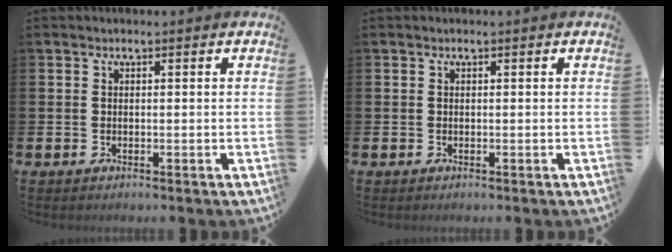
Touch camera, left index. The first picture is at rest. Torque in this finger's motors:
{"motor_torque": [0.00, 0.00, 0.00, 0.01]}